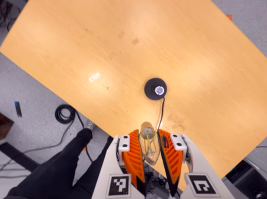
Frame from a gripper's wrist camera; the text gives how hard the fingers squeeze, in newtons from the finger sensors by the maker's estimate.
{"total": 15.6, "left": 16.9, "right": 14.3}